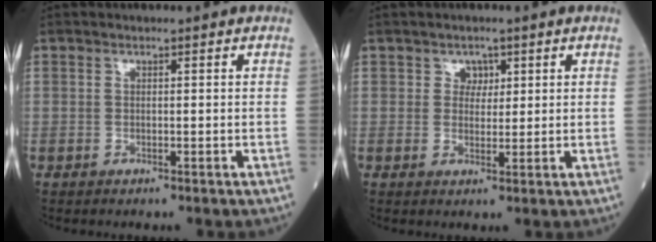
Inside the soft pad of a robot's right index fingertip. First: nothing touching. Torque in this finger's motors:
{"motor_torque": [-0.01, 0.00, -0.01, 0.01]}